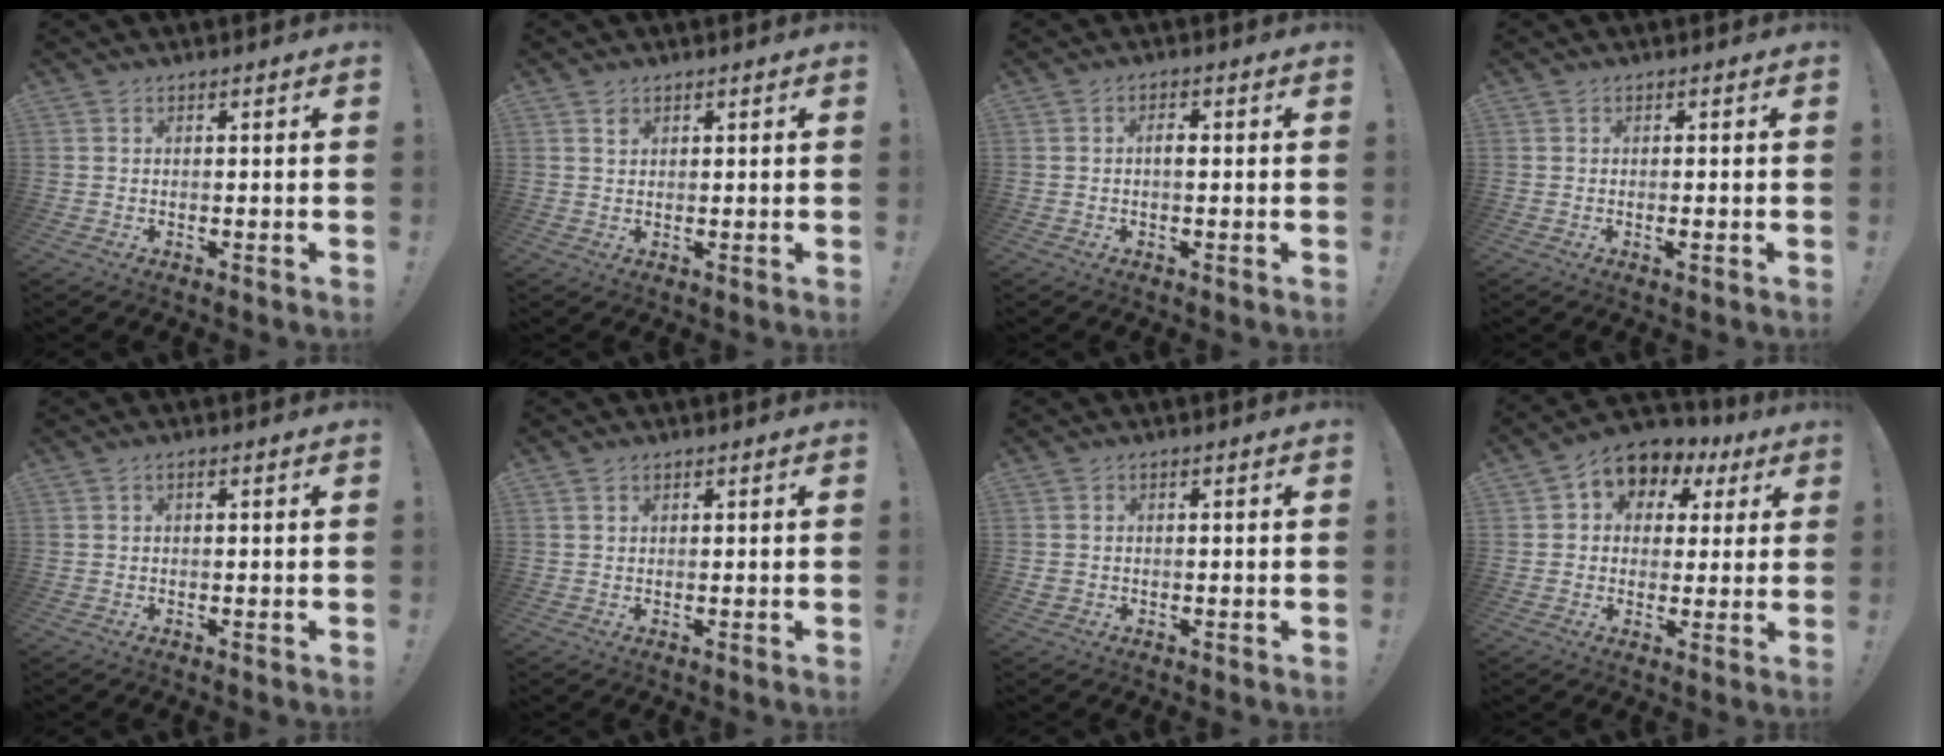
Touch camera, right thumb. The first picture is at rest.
{"total": 1.1, "force": [0.8, 0.8, 0.2], "torque": [0.011, -0.006, 0.012]}
{"total": 2.3, "force": [-0.4, 1.0, 2.1], "torque": [-0.039, 0.008, -0.011]}
{"total": 1.1, "force": [-0.5, 0.0, 0.9], "torque": [-0.023, 0.001, -0.008]}
{"total": 0.8, "force": [-0.3, 0.1, 0.8], "torque": [-0.016, 0.002, -0.005]}
{"total": 0.9, "force": [0.6, 0.6, 0.3], "torque": [0.000, -0.001, 0.011]}
{"total": 1.3, "force": [0.0, 1.2, 0.3], "torque": [-0.013, 0.007, 0.001]}
{"total": 7.2, "force": [2.4, 6.3, 2.7], "torque": [-0.039, -0.016, 0.051]}